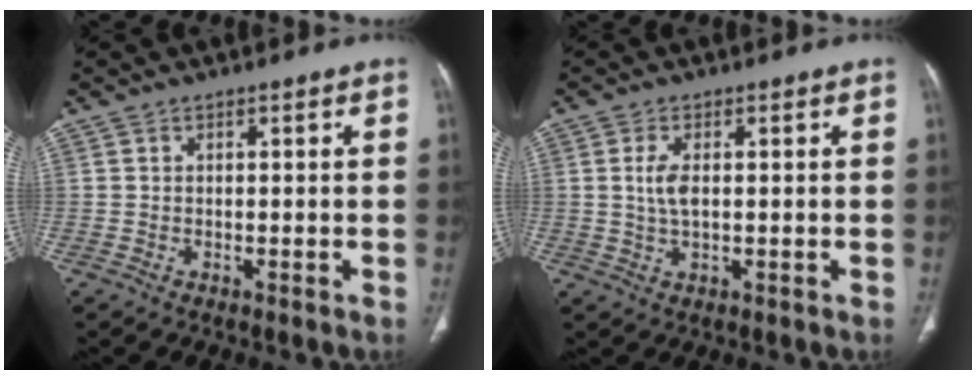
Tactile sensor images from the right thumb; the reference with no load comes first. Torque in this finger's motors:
{"motor_torque": [0.28, -0.31, -0.16, 0.23, 0.16]}